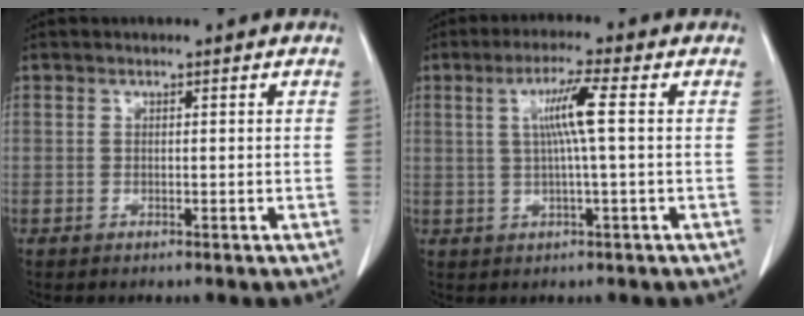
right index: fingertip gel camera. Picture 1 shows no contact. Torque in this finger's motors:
{"motor_torque": [0.76, 0.06, 0.24, 0.13]}